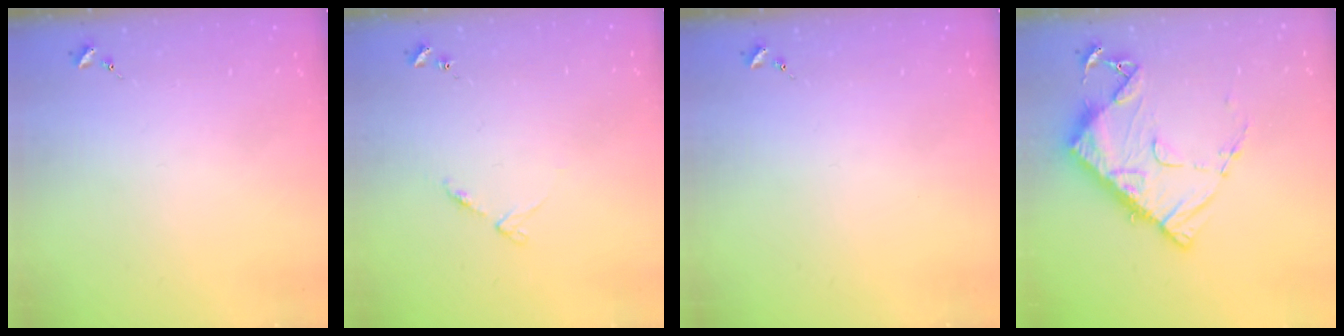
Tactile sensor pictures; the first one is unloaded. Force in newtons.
{"total": 5.9, "press": 5.9, "slide": 0.7}
{"total": 0.0}
{"total": 13.3, "press": 13.2, "slide": 1.3}